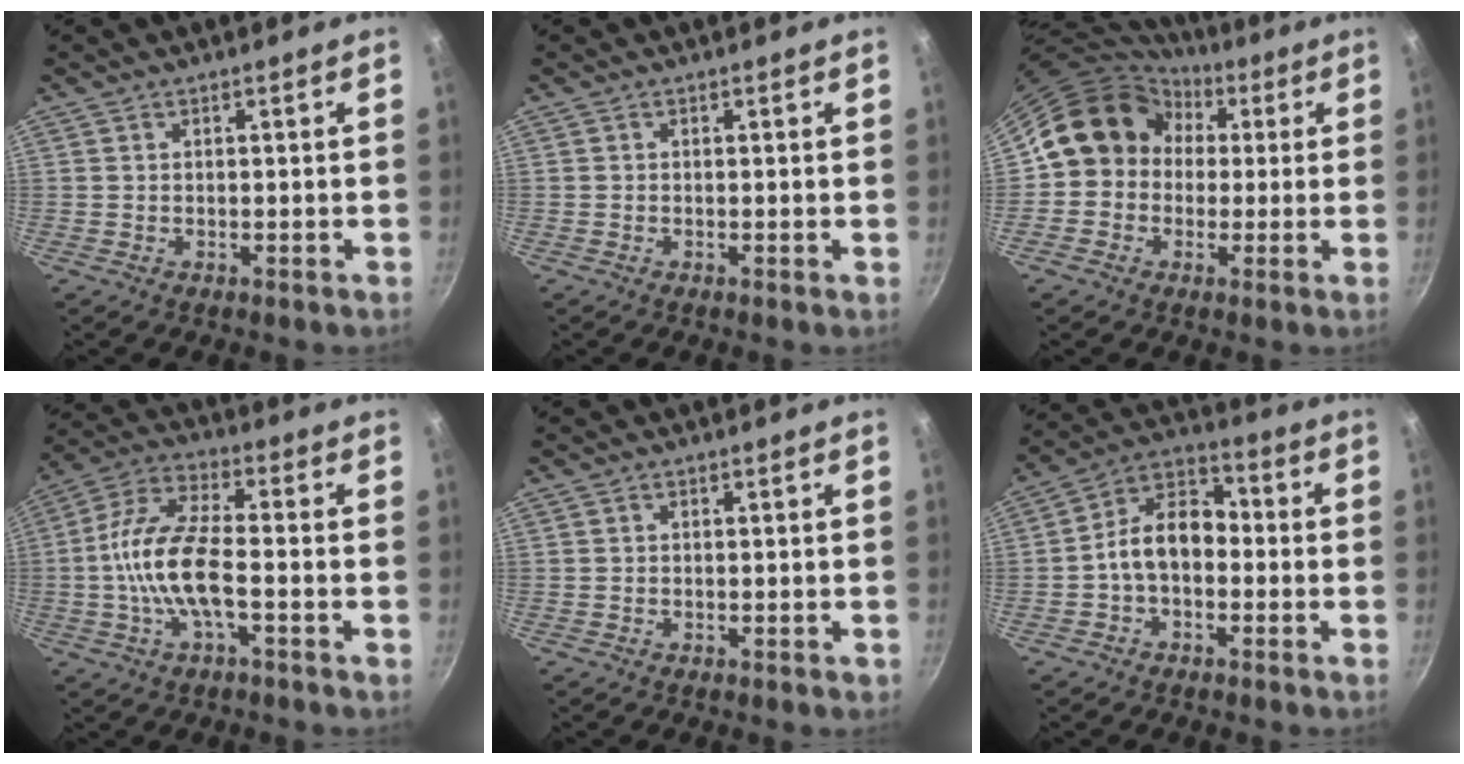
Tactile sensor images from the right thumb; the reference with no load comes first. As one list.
[{"total": 0.0}, {"total": 13.0, "force": [2.1, 11.6, 5.4], "torque": [-0.052, 0.032, 0.016]}, {"total": 12.8, "force": [-2.5, 4.7, 11.6], "torque": [-0.230, 0.033, -0.063]}, {"total": 0.7, "force": [-0.3, 0.4, 0.6], "torque": [-0.006, 0.003, -0.005]}, {"total": 10.3, "force": [-1.6, 7.0, 7.4], "torque": [-0.095, 0.045, -0.048]}]